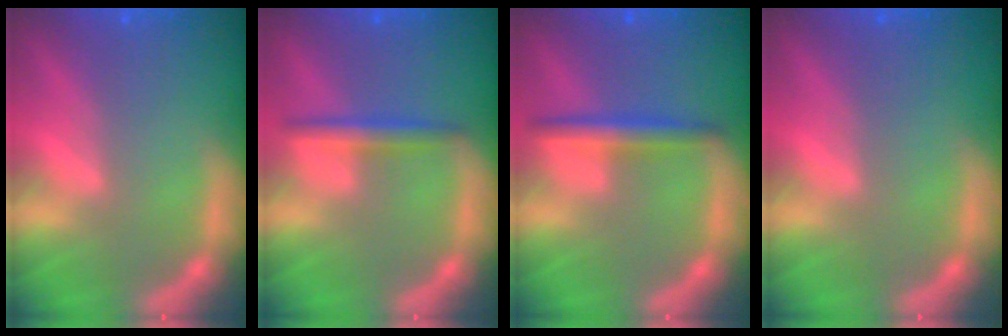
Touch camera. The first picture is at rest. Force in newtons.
{"total": 2.4}
{"total": 3.0}
{"total": 0.0}